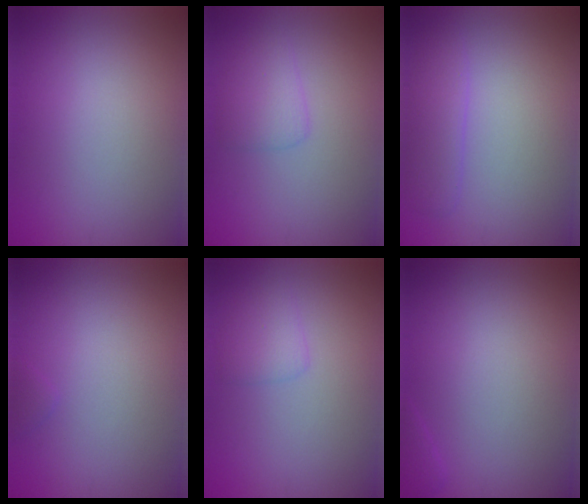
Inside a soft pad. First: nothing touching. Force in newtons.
{"total": 2.2, "press": 2.2, "slide": 0.1}
{"total": 2.5, "press": 2.5, "slide": 0.2}
{"total": 0.6, "press": 0.6, "slide": 0.0}
{"total": 1.8, "press": 1.8, "slide": 0.1}
{"total": 0.9, "press": 0.9, "slide": 0.1}